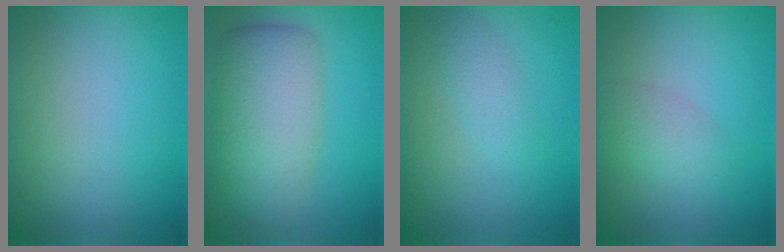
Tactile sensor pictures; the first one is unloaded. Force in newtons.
{"total": 7.5, "press": 7.4, "slide": 0.6}
{"total": 1.8, "press": 1.8, "slide": 0.1}
{"total": 2.1, "press": 2.1, "slide": 0.0}